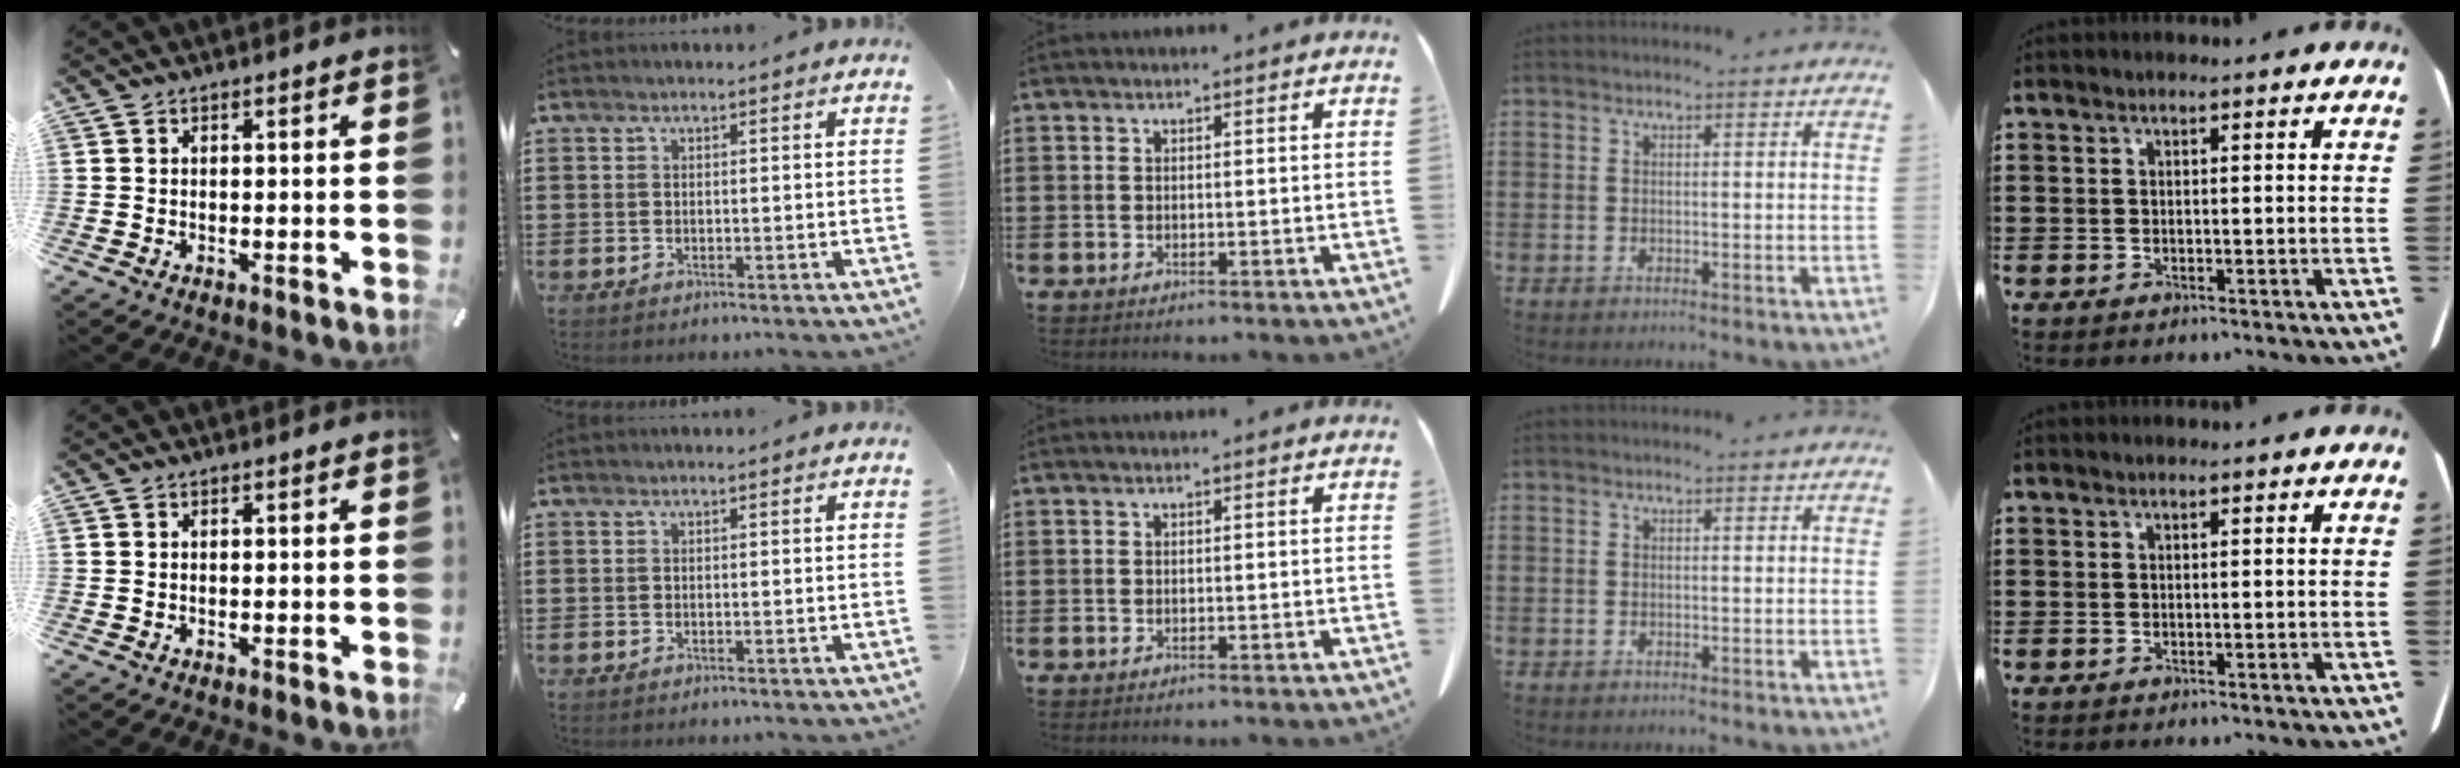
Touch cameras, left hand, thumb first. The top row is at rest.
{}